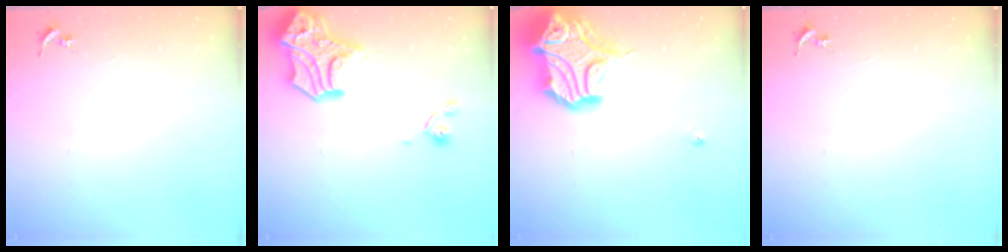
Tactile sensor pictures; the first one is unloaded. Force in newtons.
{"total": 17.6, "press": 17.4, "slide": 2.2}
{"total": 19.6, "press": 19.4, "slide": 2.5}
{"total": 0.0}